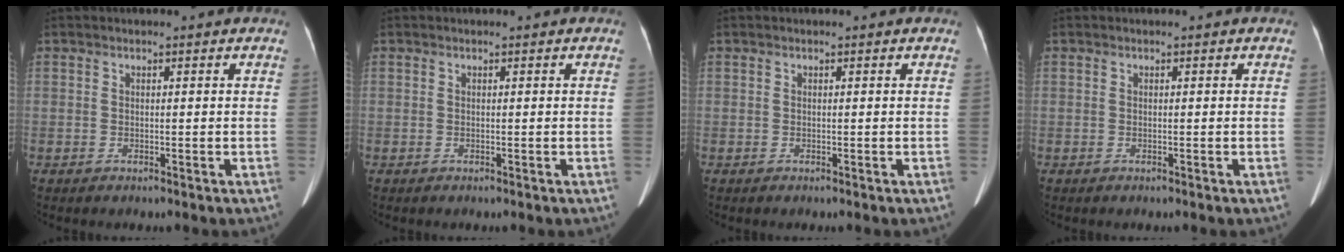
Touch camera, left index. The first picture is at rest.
{"total": 0.0}
{"total": 0.0}
{"total": 0.0}